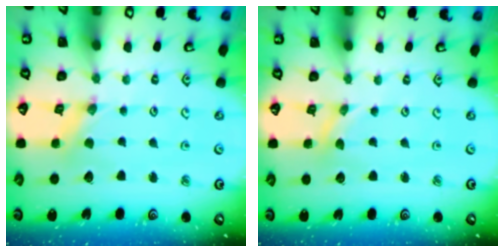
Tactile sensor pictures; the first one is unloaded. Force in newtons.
{"total": 0.0}